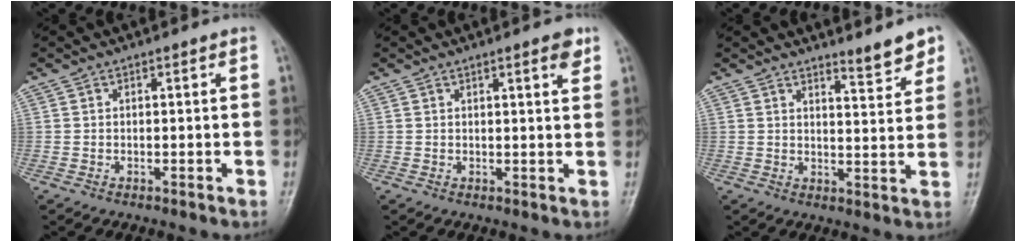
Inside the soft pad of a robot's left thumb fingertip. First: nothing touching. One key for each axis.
{"total": 2.9, "fx": 1.8, "fy": 0.5, "fz": 2.3, "tx": -0.025, "ty": -0.009, "tz": 0.022}
{"total": 5.0, "fx": 4.1, "fy": 1.0, "fz": 2.5, "tx": -0.021, "ty": -0.037, "tz": 0.060}